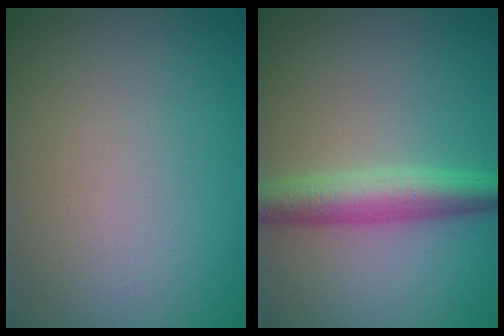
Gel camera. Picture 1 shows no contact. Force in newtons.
{"total": 4.3, "press": 4.3, "slide": 0.1}